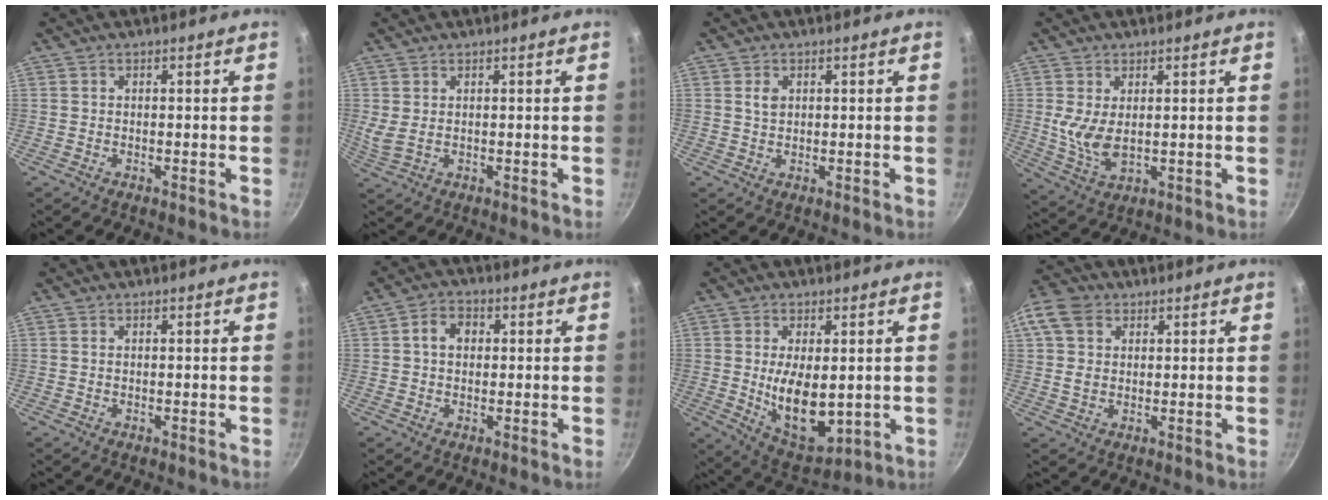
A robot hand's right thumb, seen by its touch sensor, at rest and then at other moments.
{"total": 2.7, "force": [1.0, 1.2, 2.2], "torque": [-0.044, -0.004, 0.027]}
{"total": 2.2, "force": [0.7, 1.5, 1.4], "torque": [-0.021, -0.001, 0.013]}
{"total": 6.9, "force": [1.0, 3.6, 5.8], "torque": [-0.111, -0.017, 0.031]}
{"total": 0.0}
{"total": 4.6, "force": [0.7, 3.6, 2.9], "torque": [-0.031, 0.011, 0.005]}
{"total": 12.3, "force": [0.1, 6.5, 10.5], "torque": [-0.153, -0.023, 0.023]}
{"total": 11.1, "force": [3.8, 8.4, 6.1], "torque": [-0.128, 0.007, 0.061]}